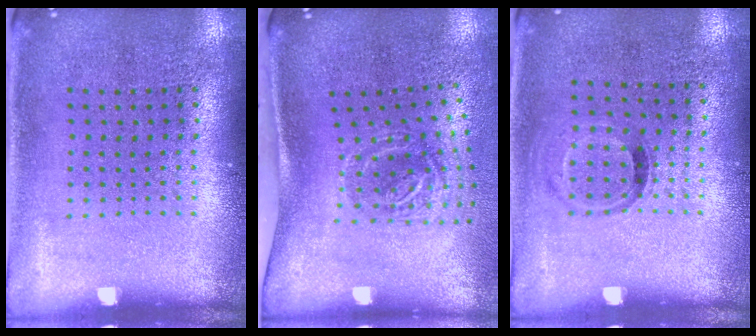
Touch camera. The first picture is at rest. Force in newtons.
{"total": 2.0, "press": 1.2, "slide": 1.6}
{"total": 0.8, "press": 0.6, "slide": 0.6}